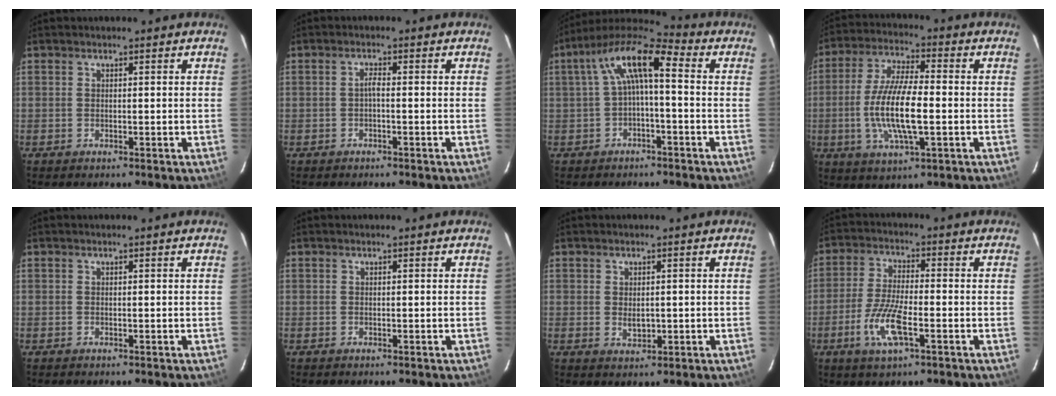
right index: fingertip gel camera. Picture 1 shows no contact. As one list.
[{"total": 1.2, "force": [-0.5, 0.2, 1.0], "torque": [-0.021, 0.006, -0.011]}, {"total": 10.0, "force": [0.6, 3.2, 9.5], "torque": [-0.186, 0.031, 0.006]}, {"total": 13.2, "force": [-2.2, 3.6, 12.5], "torque": [-0.253, -0.004, -0.043]}, {"total": 0.0}, {"total": 0.0}, {"total": 2.6, "force": [-0.1, 1.7, 2.0], "torque": [-0.033, -0.003, 0.002]}, {"total": 9.0, "force": [-3.5, 2.4, 7.9], "torque": [-0.171, -0.006, -0.071]}]